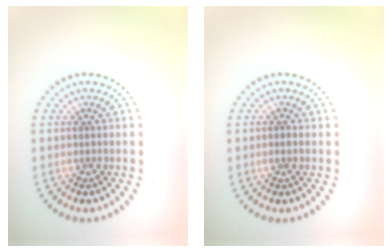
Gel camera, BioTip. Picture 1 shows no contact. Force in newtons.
{"total": 0.5, "press": 0.3, "slide": 0.4}